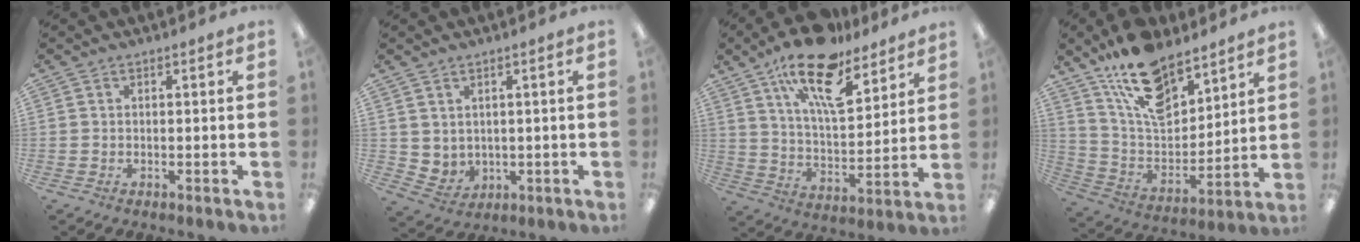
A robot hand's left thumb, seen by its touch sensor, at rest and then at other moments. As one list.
[{"total": 3.3, "force": [2.3, 2.3, 0.5], "torque": [-0.019, -0.014, 0.045]}, {"total": 18.8, "force": [12.5, 7.5, 11.9], "torque": [-0.192, -0.068, 0.212]}, {"total": 16.7, "force": [12.2, 7.8, 8.2], "torque": [-0.152, -0.068, 0.223]}]